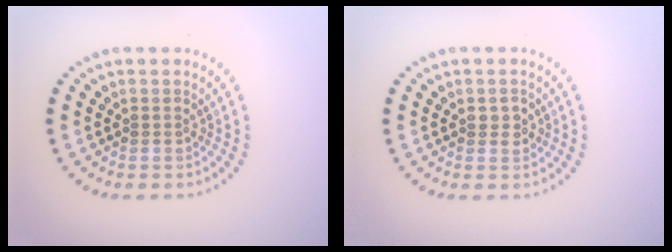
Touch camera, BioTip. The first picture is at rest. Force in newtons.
{"total": 1.2, "press": 1.2, "slide": 0.1}